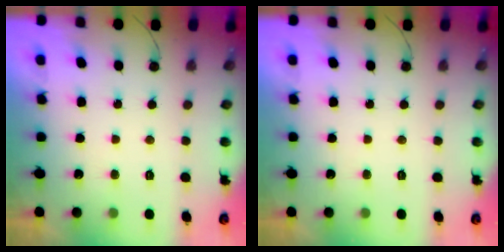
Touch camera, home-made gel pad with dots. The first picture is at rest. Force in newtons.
{"total": 0.0}